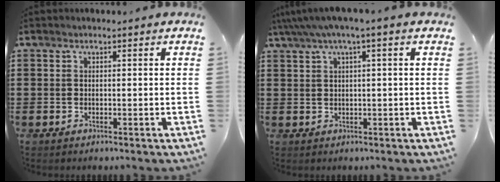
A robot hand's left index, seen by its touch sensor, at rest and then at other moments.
{"total": 2.5, "force": [0.7, 0.0, 2.4], "torque": [-0.046, 0.000, 0.010]}